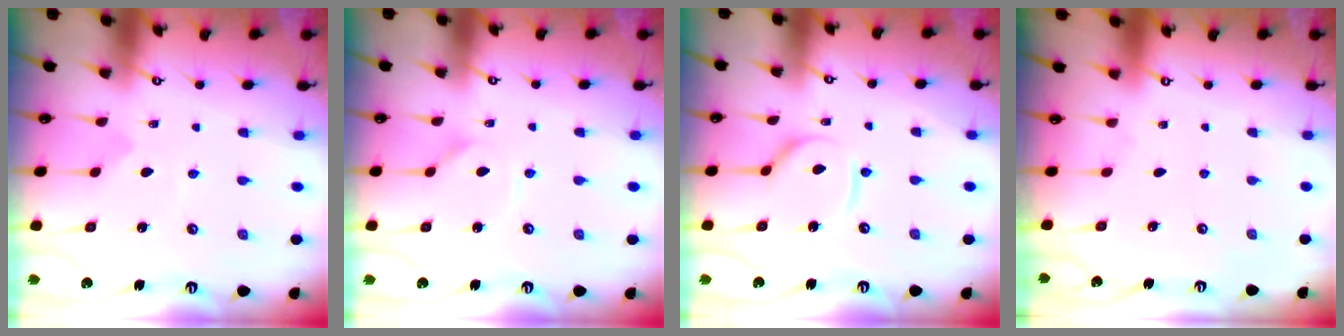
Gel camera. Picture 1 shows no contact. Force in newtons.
{"total": 2.6, "press": 2.6, "slide": 0.2}
{"total": 8.7, "press": 8.6, "slide": 0.9}
{"total": 0.0}